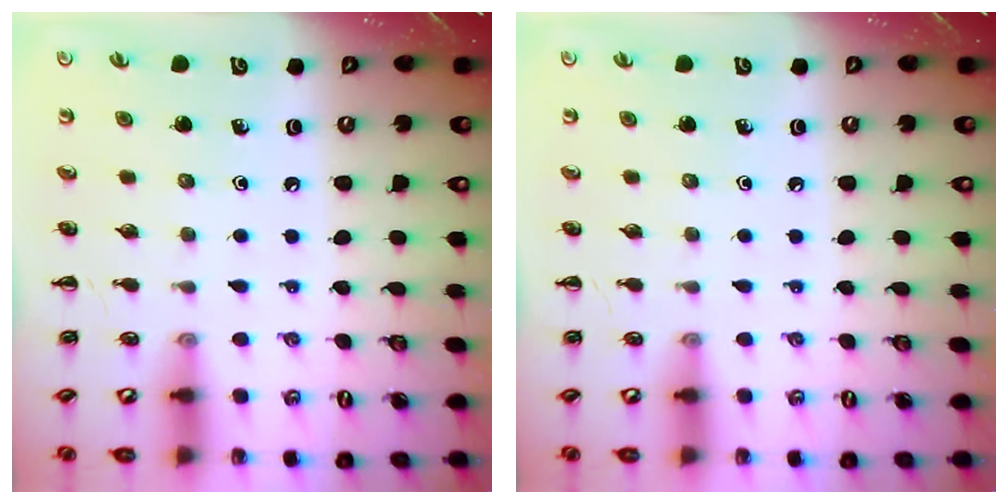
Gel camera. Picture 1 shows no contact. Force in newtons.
{"total": 0.0}